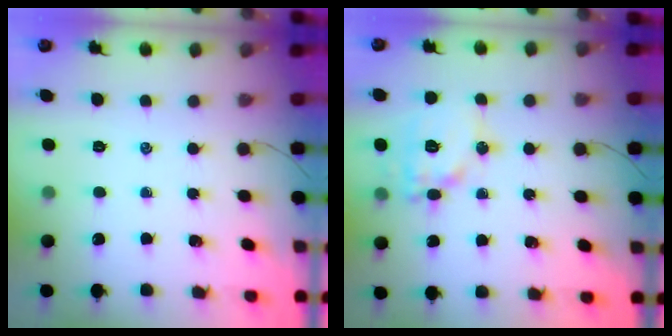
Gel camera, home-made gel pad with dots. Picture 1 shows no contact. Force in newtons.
{"total": 13.6, "press": 13.6, "slide": 1.1}